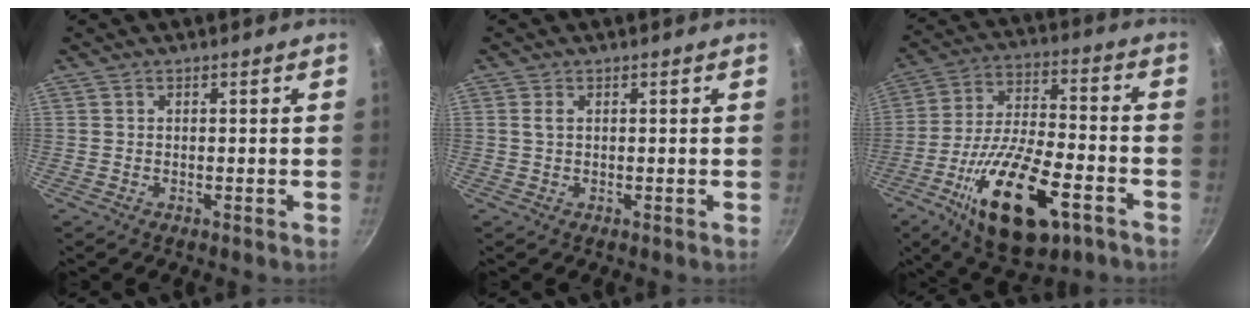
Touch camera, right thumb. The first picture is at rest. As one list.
[{"total": 1.3, "force": [0.3, 0.7, 1.0], "torque": [-0.021, 0.000, 0.006]}, {"total": 21.9, "force": [-9.8, 9.1, 17.3], "torque": [-0.298, 0.027, -0.164]}]